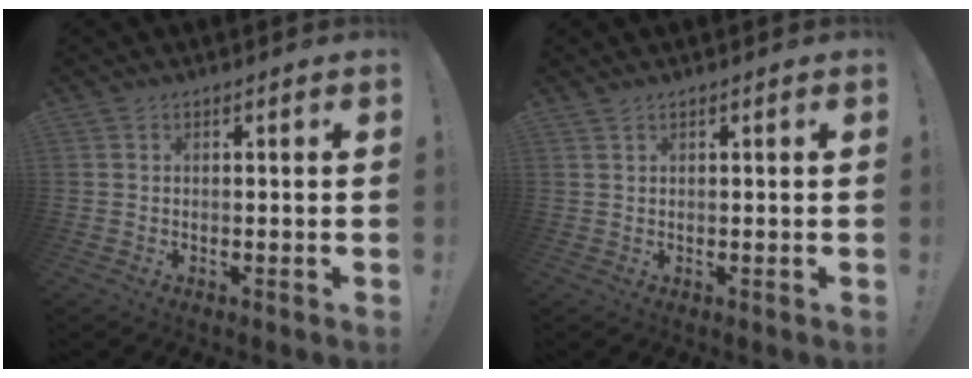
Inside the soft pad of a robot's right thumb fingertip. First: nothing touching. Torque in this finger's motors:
{"motor_torque": [0.24, -0.22, 0.13, 0.04, 0.08]}